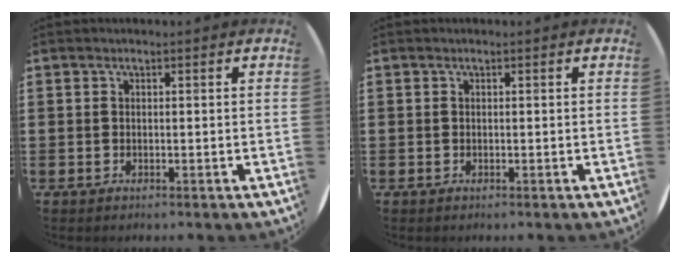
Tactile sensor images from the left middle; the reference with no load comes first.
{"total": 0.0}